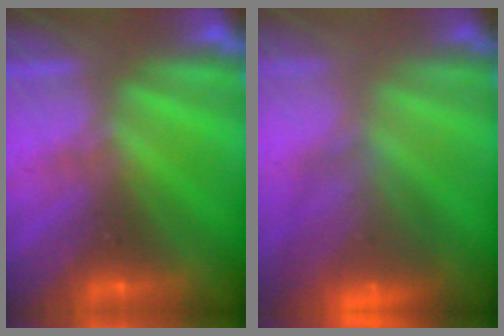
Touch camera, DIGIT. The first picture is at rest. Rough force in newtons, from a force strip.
{"total": 9.4}